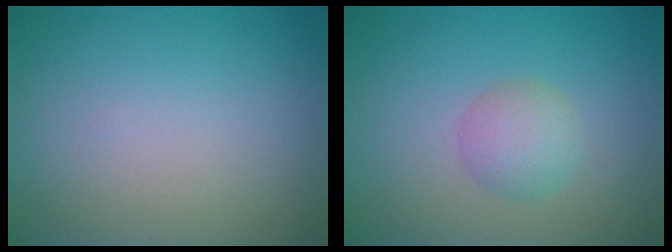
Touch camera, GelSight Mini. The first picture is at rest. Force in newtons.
{"total": 2.4, "press": 2.4, "slide": 0.1}